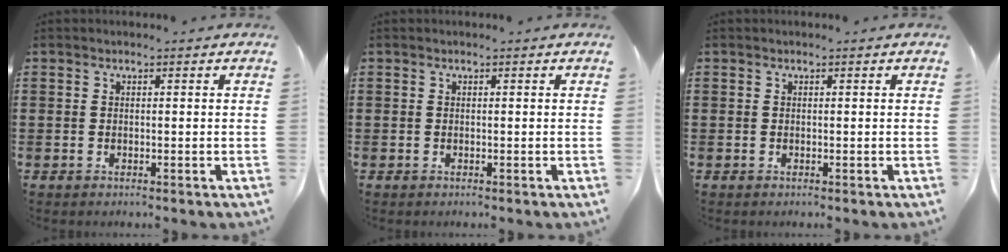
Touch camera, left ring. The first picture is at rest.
{"total": 0.0}
{"total": 0.0}